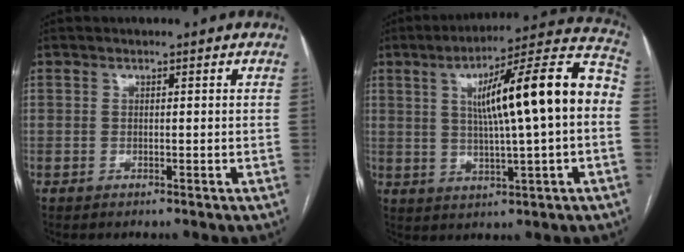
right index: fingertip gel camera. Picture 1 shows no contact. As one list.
[{"total": 17.7, "force": [1.9, 1.6, 17.5], "torque": [-0.261, 0.036, 0.025]}]